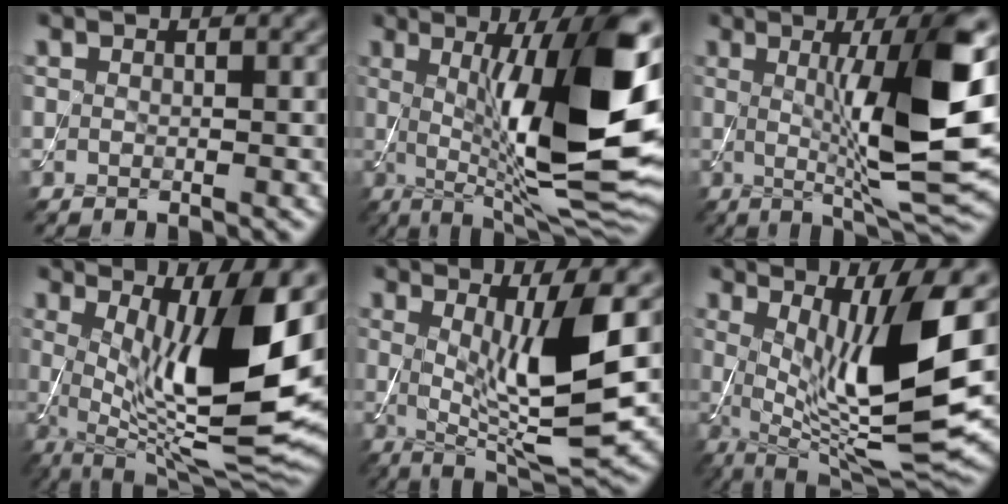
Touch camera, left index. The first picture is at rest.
{"total": 14.5, "force": [1.6, 3.4, 14.0], "torque": [-0.202, -0.003, 0.031]}
{"total": 11.4, "force": [0.8, 2.0, 11.2], "torque": [-0.160, -0.004, 0.022]}
{"total": 13.5, "force": [1.6, 3.4, 12.9], "torque": [-0.201, -0.016, 0.036]}
{"total": 8.2, "force": [0.9, 1.8, 8.0], "torque": [-0.129, -0.020, 0.025]}
{"total": 11.9, "force": [1.8, 2.8, 11.4], "torque": [-0.188, -0.017, 0.040]}